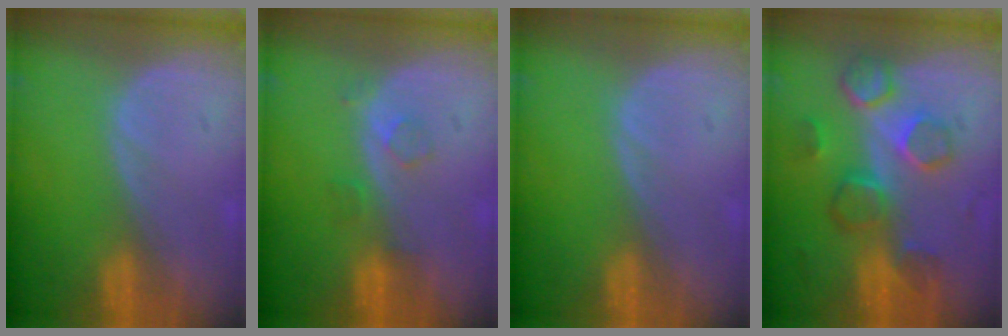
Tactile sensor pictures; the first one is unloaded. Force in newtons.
{"total": 2.1, "press": 2.1, "slide": 0.2}
{"total": 0.0}
{"total": 8.7, "press": 8.0, "slide": 3.5}